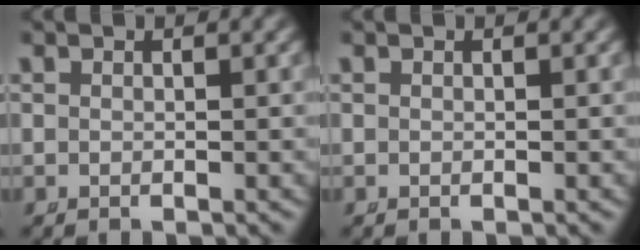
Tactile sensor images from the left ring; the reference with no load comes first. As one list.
[{"total": 0.0}]